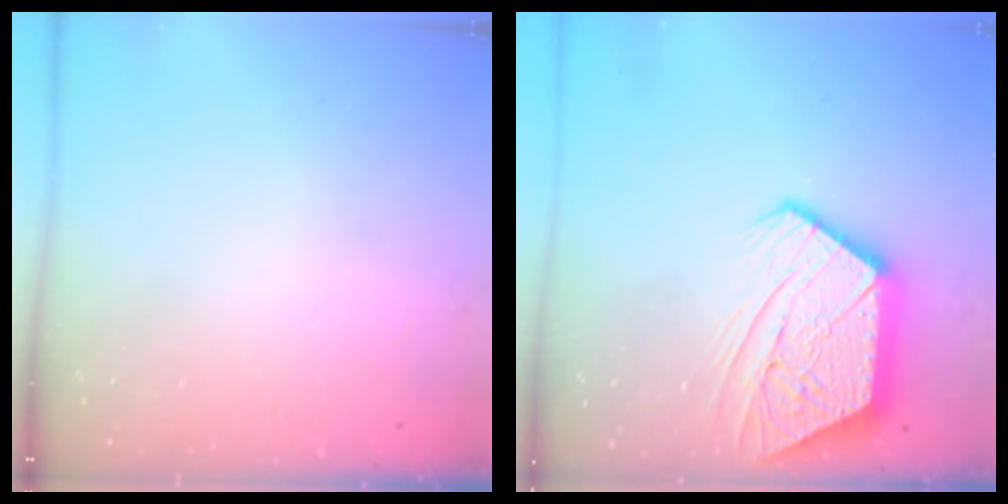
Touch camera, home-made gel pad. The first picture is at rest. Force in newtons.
{"total": 16.0, "press": 16.0, "slide": 0.9}